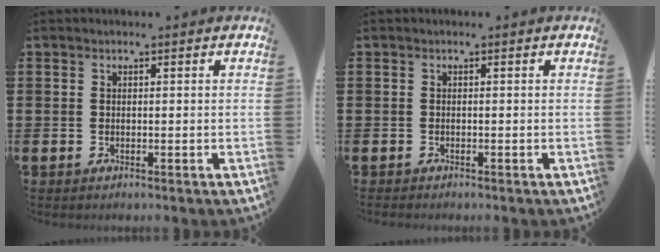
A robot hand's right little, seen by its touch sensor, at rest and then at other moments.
{"total": 0.0}